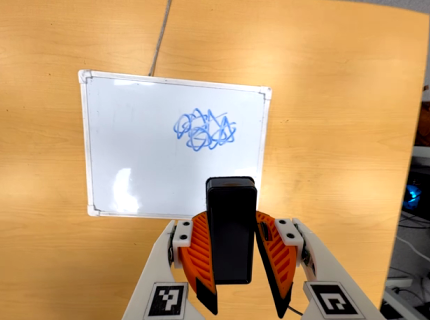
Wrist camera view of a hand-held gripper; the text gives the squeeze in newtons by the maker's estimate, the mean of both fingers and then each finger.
{"total": 7.6, "left": 7.1, "right": 8.0}